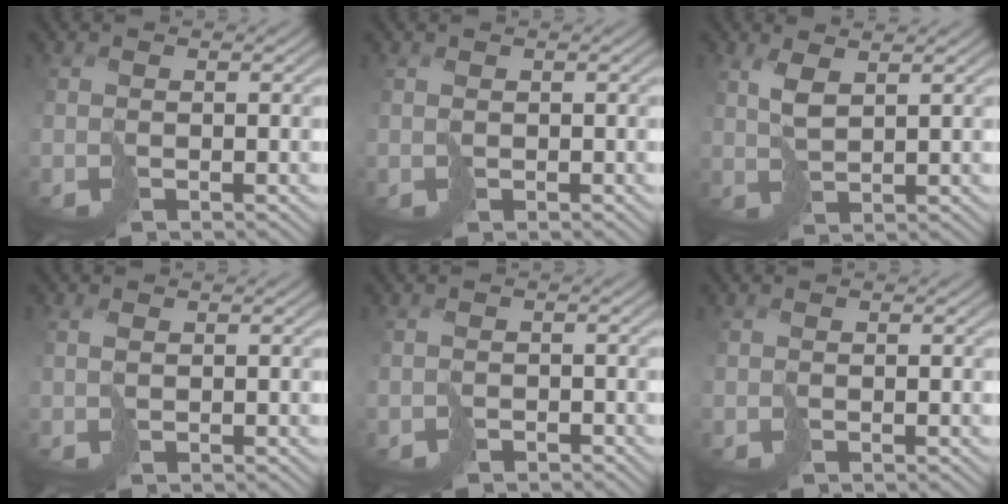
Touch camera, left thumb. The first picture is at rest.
{"total": 0.7, "force": [0.3, 0.6, 0.3], "torque": [-0.010, 0.001, 0.006]}
{"total": 3.1, "force": [1.7, 1.0, 2.4], "torque": [-0.063, 0.000, 0.036]}
{"total": 1.4, "force": [0.4, 0.7, 1.1], "torque": [-0.029, 0.003, 0.008]}
{"total": 1.5, "force": [-1.2, 0.9, 0.3], "torque": [-0.003, -0.004, -0.027]}
{"total": 0.0}